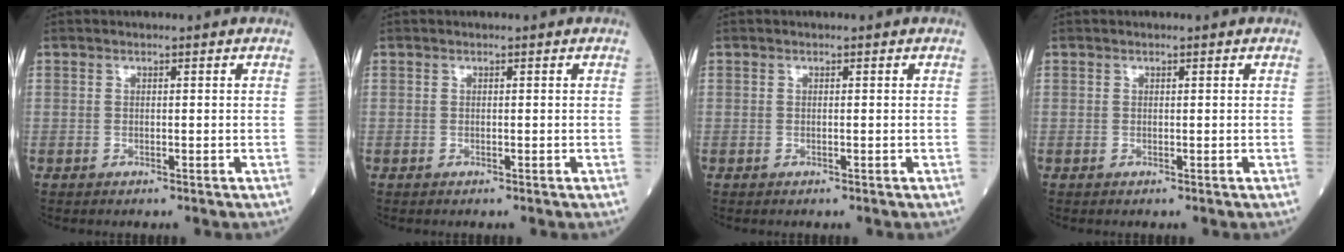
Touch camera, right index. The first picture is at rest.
{"total": 0.0}
{"total": 0.0}
{"total": 0.0}